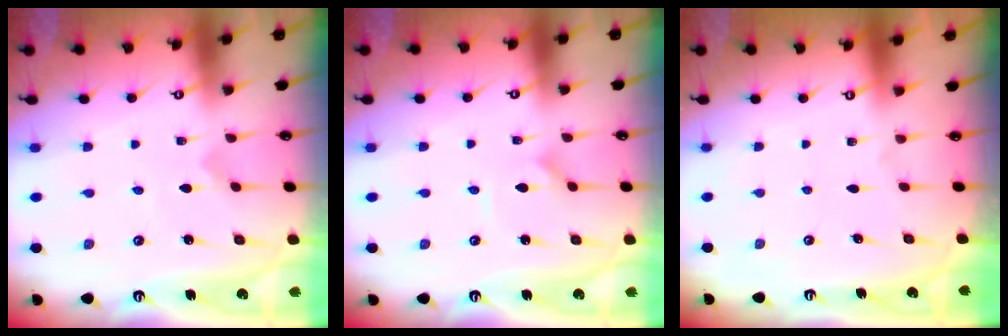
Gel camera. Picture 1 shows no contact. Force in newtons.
{"total": 1.0, "press": 1.0, "slide": 0.1}
{"total": 0.0}